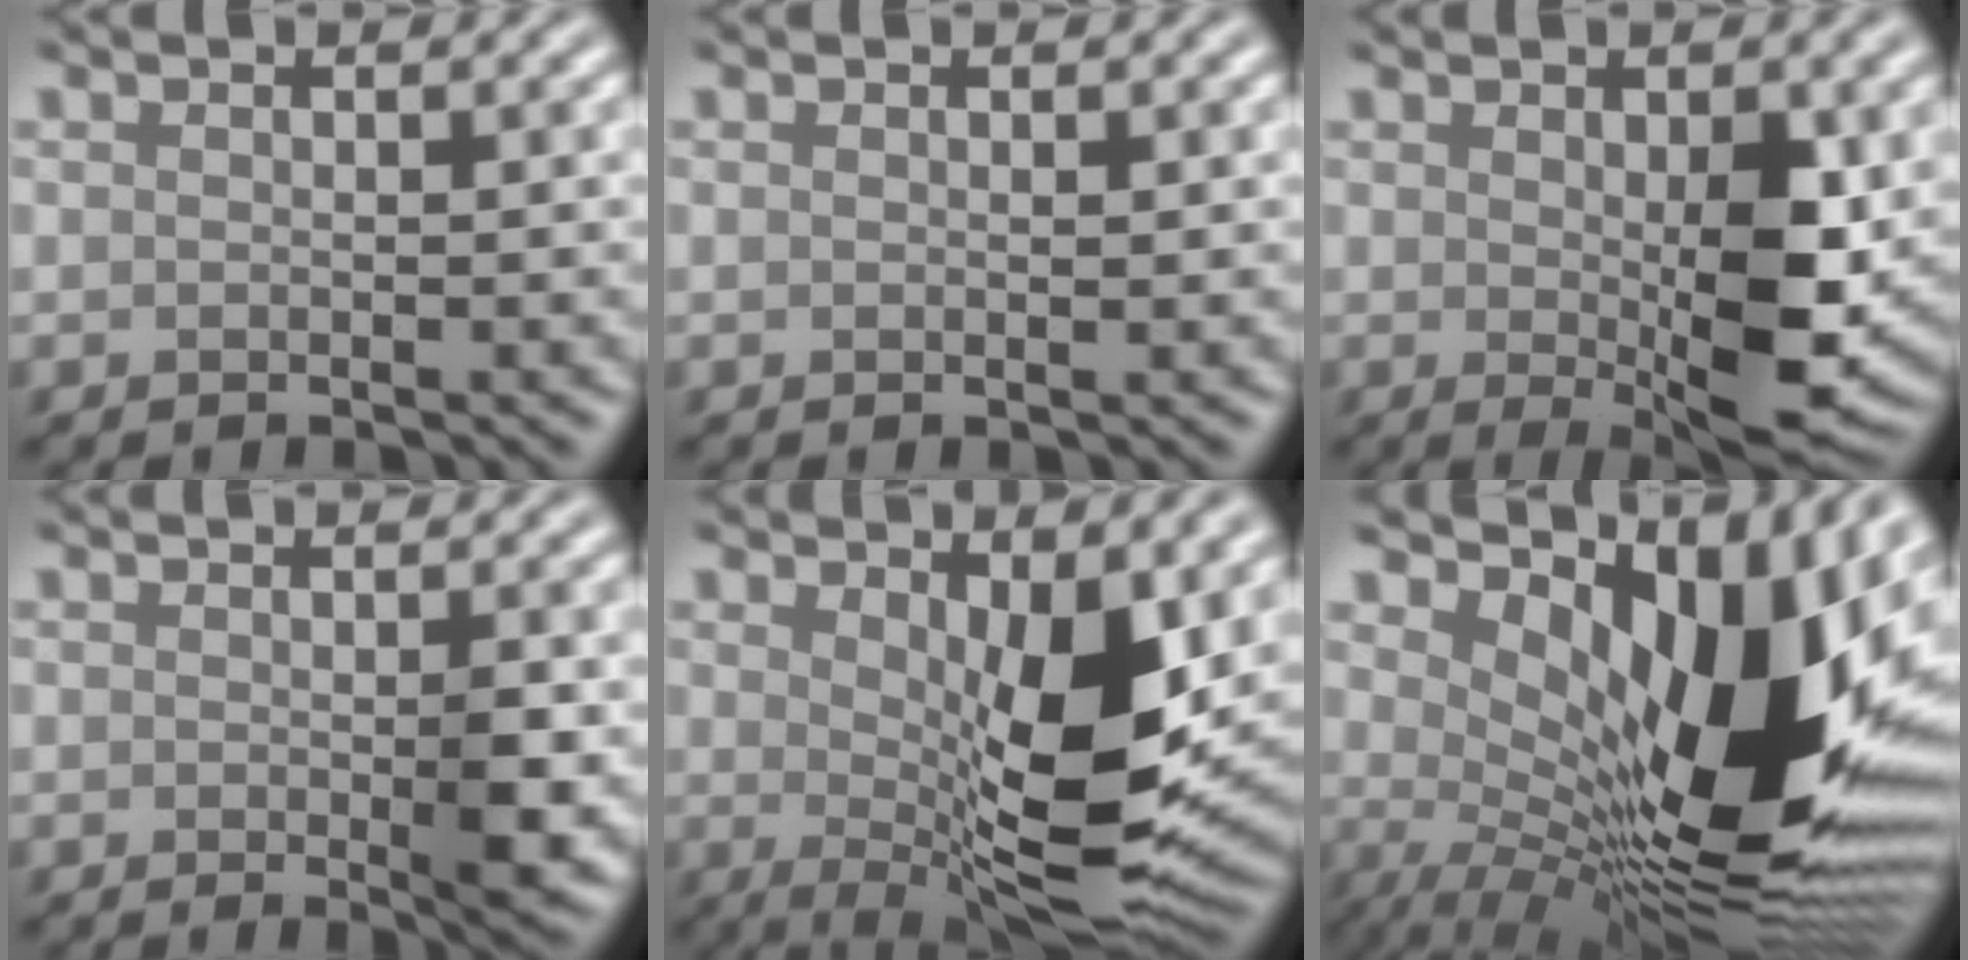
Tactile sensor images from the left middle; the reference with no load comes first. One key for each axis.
{"total": 0.0}
{"total": 7.2, "fx": -0.1, "fy": 2.3, "fz": 6.8, "tx": -0.113, "ty": -0.016, "tz": 0.011}
{"total": 2.8, "fx": -0.3, "fy": 0.2, "fz": 2.8, "tx": -0.042, "ty": -0.008, "tz": 0.002}
{"total": 9.9, "fx": 0.9, "fy": 3.4, "fz": 9.3, "tx": -0.144, "ty": -0.024, "tz": 0.023}
{"total": 14.9, "fx": 2.2, "fy": 6.9, "fz": 13.1, "tx": -0.190, "ty": -0.012, "tz": 0.042}